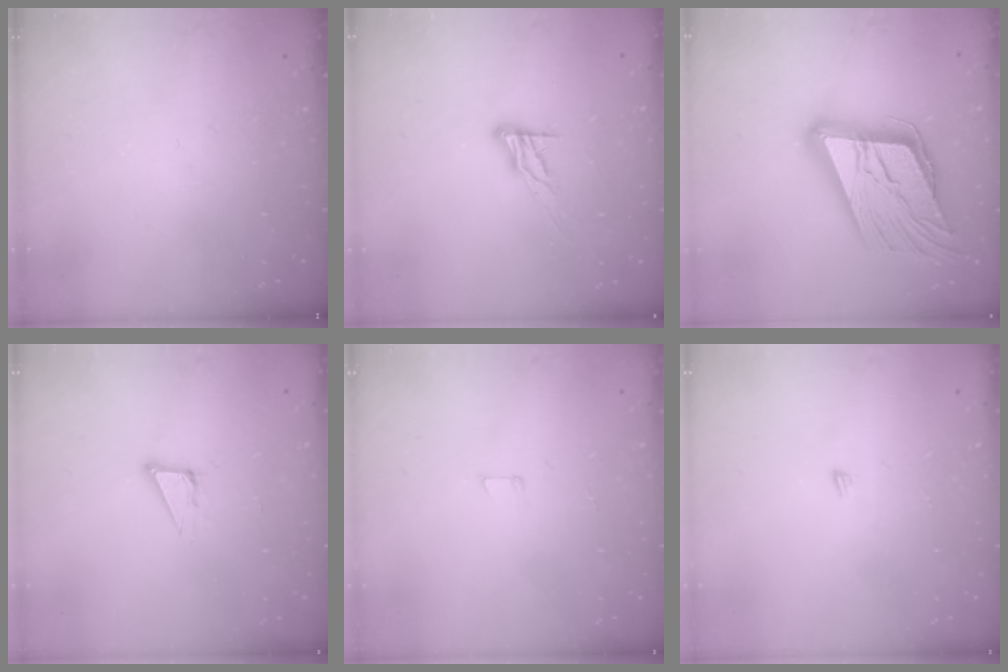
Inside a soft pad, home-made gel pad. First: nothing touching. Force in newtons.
{"total": 8.2, "press": 8.2, "slide": 0.2}
{"total": 27.8, "press": 27.3, "slide": 5.1}
{"total": 5.9, "press": 5.8, "slide": 1.3}
{"total": 3.0, "press": 3.0, "slide": 0.2}
{"total": 3.9, "press": 3.9, "slide": 0.3}